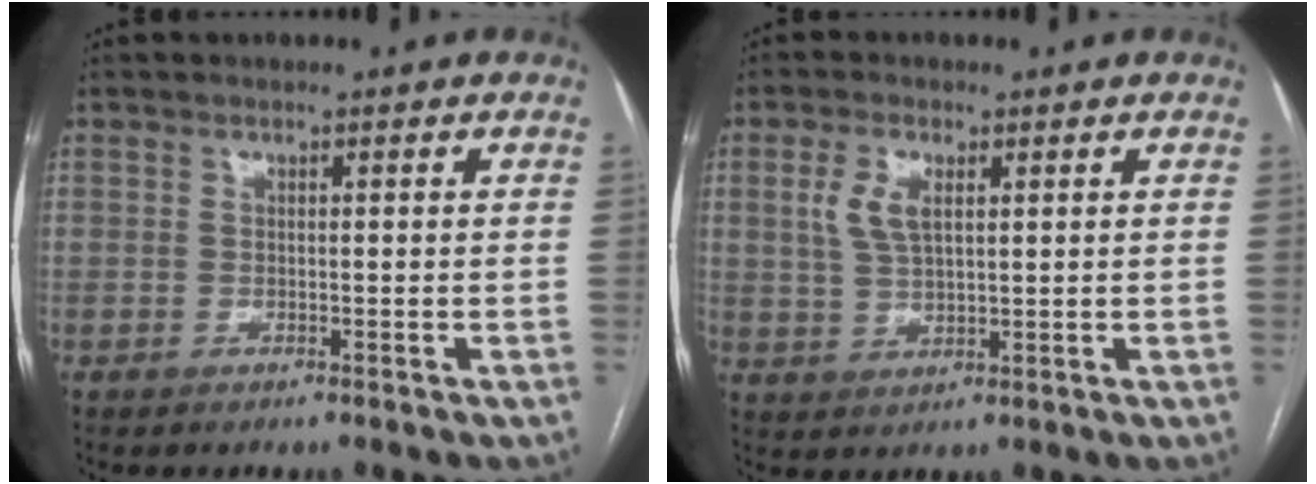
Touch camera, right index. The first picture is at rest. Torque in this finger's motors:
{"motor_torque": [0.53, 0.40, 0.11, 0.03]}